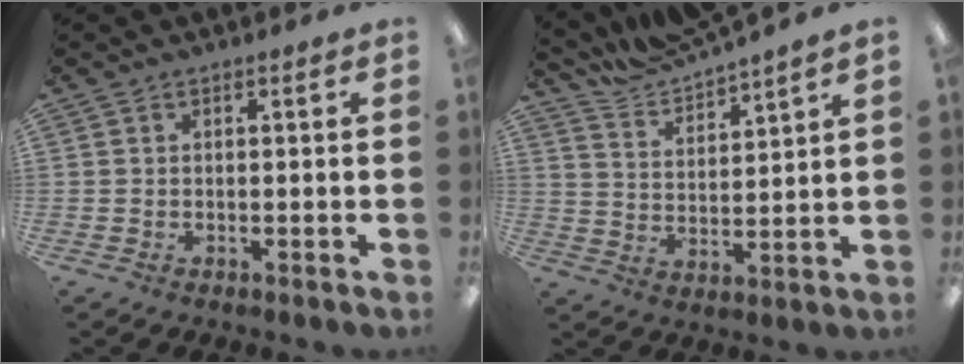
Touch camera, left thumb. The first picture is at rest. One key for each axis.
{"total": 8.4, "fx": 8.2, "fy": -0.3, "fz": 1.3, "tx": -0.053, "ty": -0.058, "tz": 0.153}